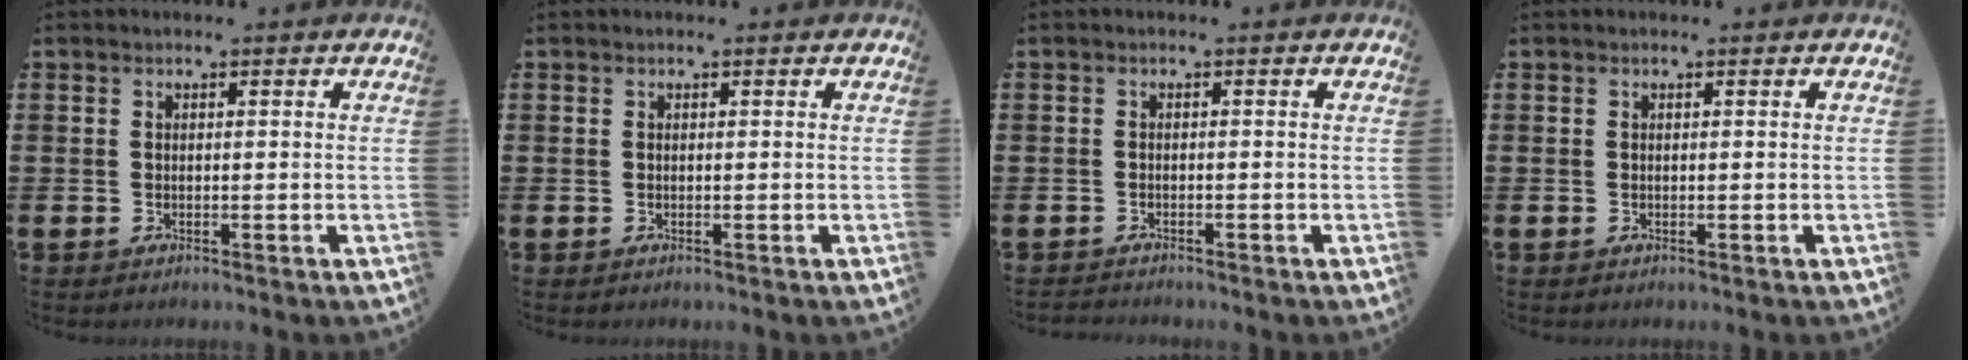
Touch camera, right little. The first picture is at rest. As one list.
[{"total": 0.0}, {"total": 0.7, "force": [-0.7, 0.0, -0.1], "torque": [-0.001, -0.001, -0.015]}, {"total": 0.0}]